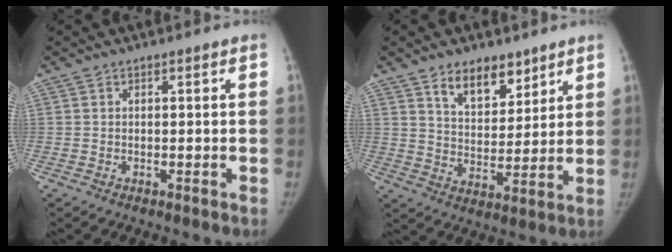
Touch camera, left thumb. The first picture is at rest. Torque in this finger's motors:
{"motor_torque": [0.02, 0.02, 0.03, -0.02, 0.04]}